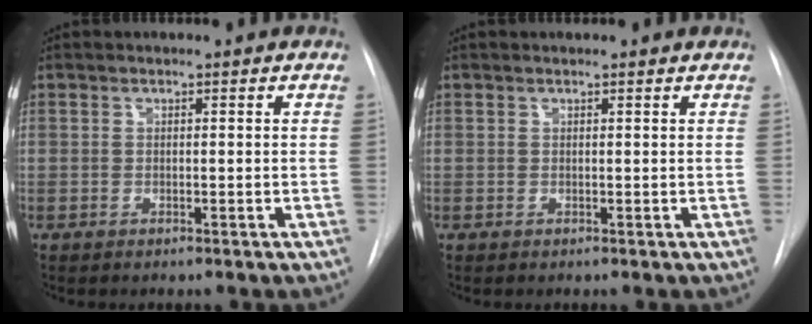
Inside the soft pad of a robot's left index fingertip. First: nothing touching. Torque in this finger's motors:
{"motor_torque": [-0.55, 0.02, -0.16, 0.00]}